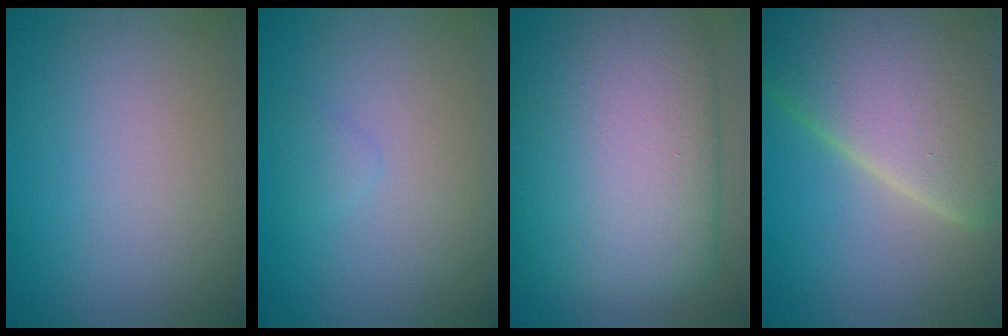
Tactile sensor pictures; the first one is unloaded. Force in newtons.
{"total": 0.9, "press": 0.9, "slide": 0.1}
{"total": 15.5, "press": 15.5, "slide": 0.3}
{"total": 14.2, "press": 14.2, "slide": 0.8}